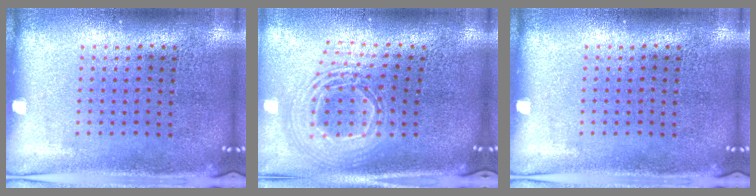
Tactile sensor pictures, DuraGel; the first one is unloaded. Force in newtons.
{"total": 2.4, "press": 1.8, "slide": 1.6}
{"total": 0.0}